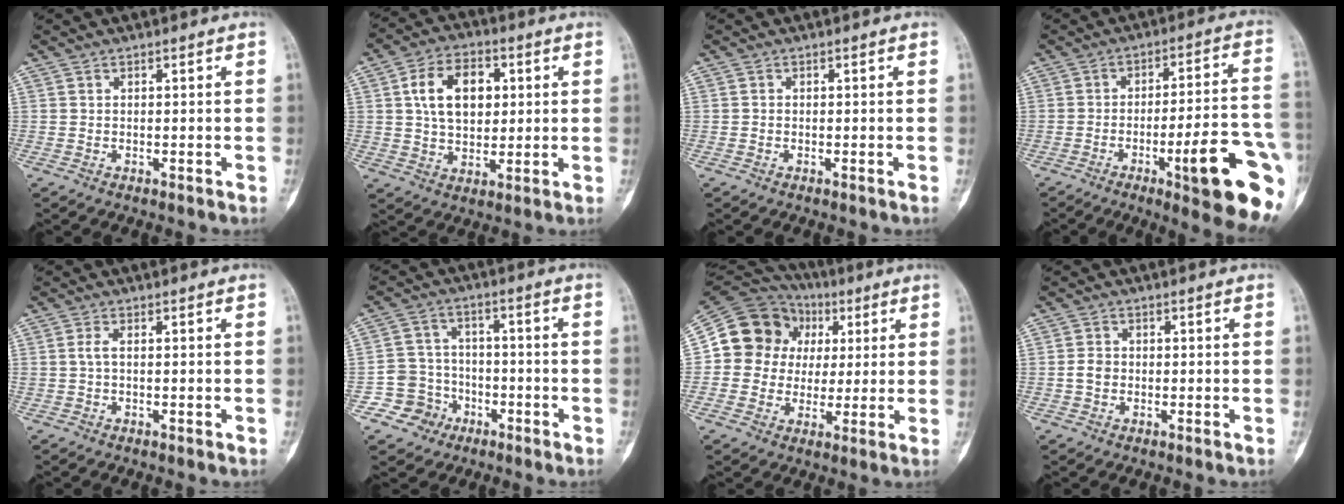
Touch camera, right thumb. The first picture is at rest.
{"total": 12.1, "force": [2.8, 8.0, 8.6], "torque": [-0.119, 0.000, 0.045]}
{"total": 0.0}
{"total": 18.6, "force": [-7.0, 3.3, 16.9], "torque": [-0.188, 0.023, -0.090]}
{"total": 1.5, "force": [0.1, 0.6, 1.4], "torque": [-0.030, -0.001, 0.001]}
{"total": 7.9, "force": [-3.9, 6.9, 0.6], "torque": [0.028, 0.038, -0.067]}
{"total": 15.4, "force": [3.0, 14.0, 5.5], "torque": [-0.064, 0.032, 0.051]}
{"total": 2.1, "force": [-0.4, 1.7, 1.1], "torque": [-0.021, 0.008, -0.010]}